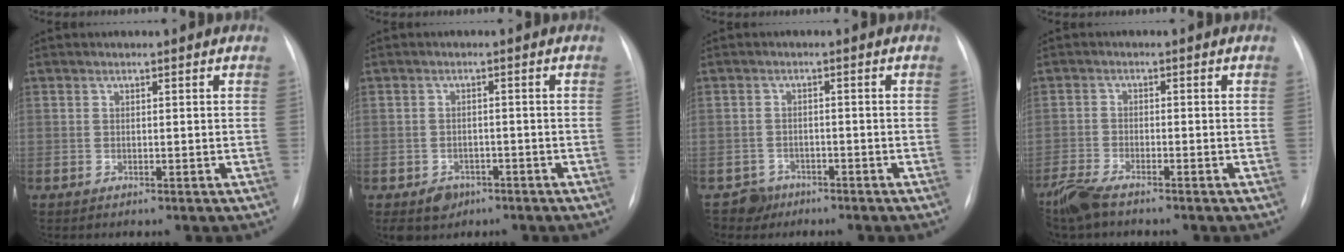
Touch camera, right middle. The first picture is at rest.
{"total": 4.0, "force": [-2.2, 3.0, 1.2], "torque": [-0.018, 0.002, -0.027]}
{"total": 3.0, "force": [-2.1, 2.0, -0.8], "torque": [0.013, 0.007, -0.035]}
{"total": 5.4, "force": [-4.5, 1.0, 2.8], "torque": [-0.065, -0.017, -0.089]}